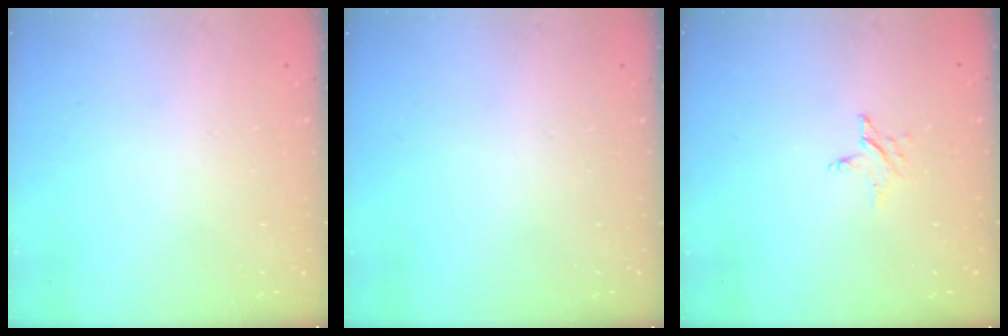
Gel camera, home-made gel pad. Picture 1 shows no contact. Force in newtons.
{"total": 0.0}
{"total": 3.0, "press": 3.0, "slide": 0.3}